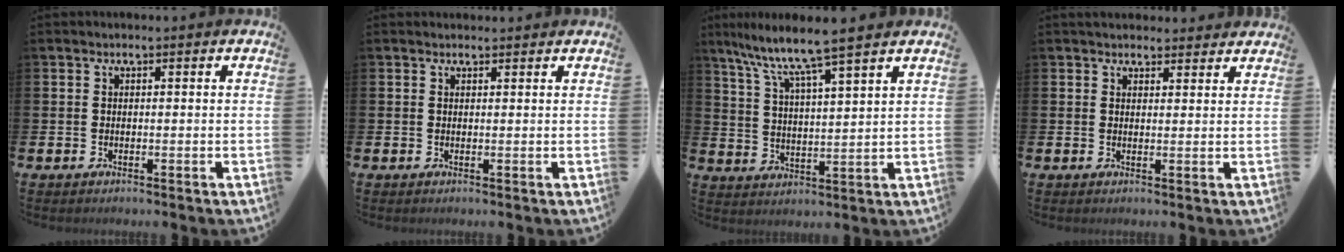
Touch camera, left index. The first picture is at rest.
{"total": 0.7, "force": [0.7, 0.2, 0.1], "torque": [0.010, -0.003, 0.010]}
{"total": 7.8, "force": [6.9, 0.1, 3.7], "torque": [-0.104, -0.037, 0.117]}
{"total": 2.7, "force": [2.6, 0.8, 0.0], "torque": [0.006, -0.012, 0.045]}